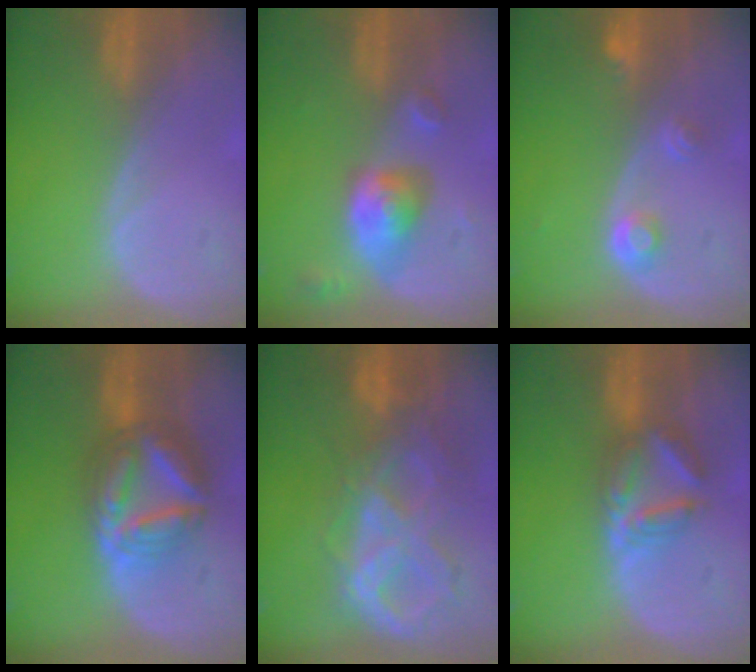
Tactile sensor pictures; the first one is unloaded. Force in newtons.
{"total": 5.6, "press": 5.4, "slide": 1.8}
{"total": 2.9, "press": 2.7, "slide": 1.0}
{"total": 9.1, "press": 9.0, "slide": 0.8}
{"total": 10.6, "press": 8.9, "slide": 5.7}
{"total": 5.8, "press": 5.7, "slide": 1.2}